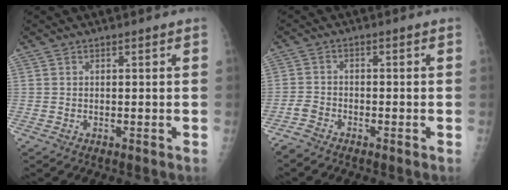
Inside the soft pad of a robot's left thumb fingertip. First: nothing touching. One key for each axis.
{"total": 2.5, "fx": -2.4, "fy": 0.8, "fz": 0.3, "tx": -0.012, "ty": 0.003, "tz": -0.053}